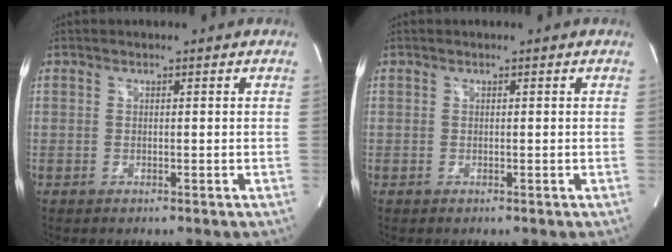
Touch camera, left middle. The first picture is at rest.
{"total": 0.0}